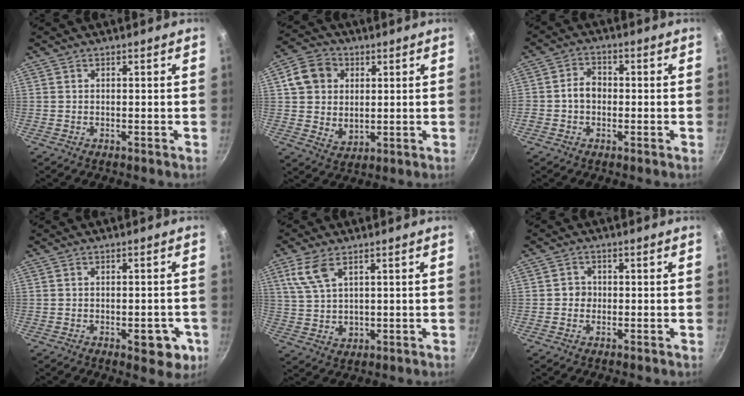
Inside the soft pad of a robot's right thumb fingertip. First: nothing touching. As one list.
[{"total": 10.4, "force": [2.8, 8.7, 4.9], "torque": [-0.060, -0.008, 0.048]}, {"total": 4.3, "force": [-0.6, 3.5, 2.4], "torque": [-0.022, 0.017, -0.017]}, {"total": 7.0, "force": [-2.4, 3.6, 5.6], "torque": [-0.041, 0.012, -0.026]}, {"total": 7.5, "force": [3.5, 4.1, 5.2], "torque": [-0.099, -0.011, 0.076]}, {"total": 2.3, "force": [-0.4, 2.2, 0.8], "torque": [0.002, 0.005, -0.011]}]